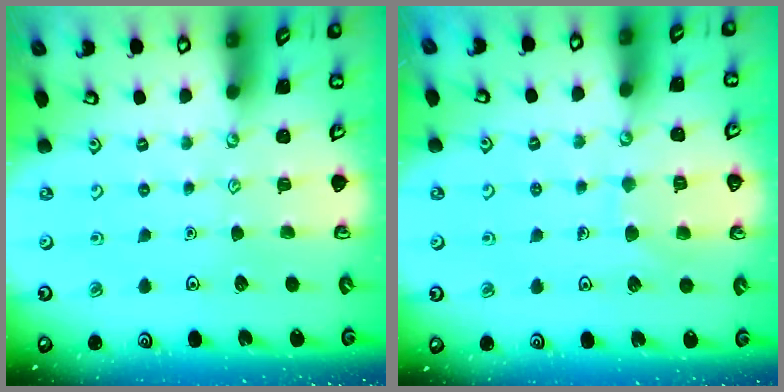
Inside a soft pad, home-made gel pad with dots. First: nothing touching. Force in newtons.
{"total": 6.6, "press": 6.6, "slide": 0.5}